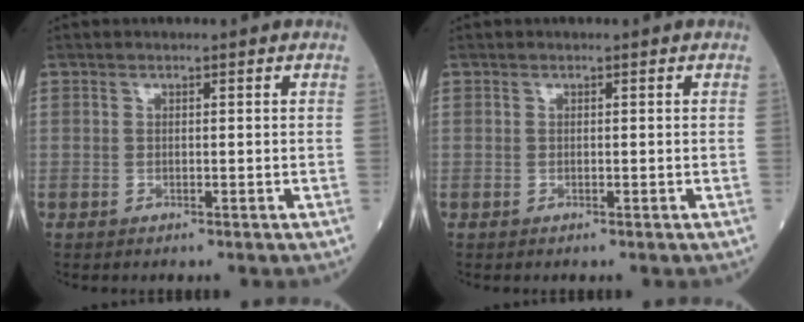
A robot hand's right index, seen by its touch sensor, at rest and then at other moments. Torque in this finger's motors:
{"motor_torque": [0.01, 0.01, 0.00, -0.01]}